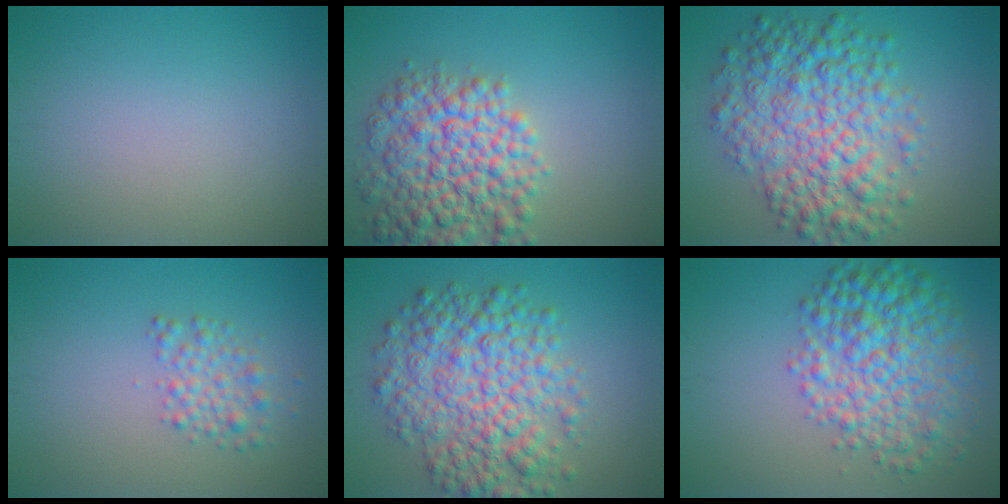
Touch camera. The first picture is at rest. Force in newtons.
{"total": 8.4, "press": 8.4, "slide": 0.3}
{"total": 8.5, "press": 8.5, "slide": 0.0}
{"total": 2.3, "press": 2.3, "slide": 0.0}
{"total": 8.5, "press": 8.5, "slide": 0.1}
{"total": 7.6, "press": 7.6, "slide": 0.1}